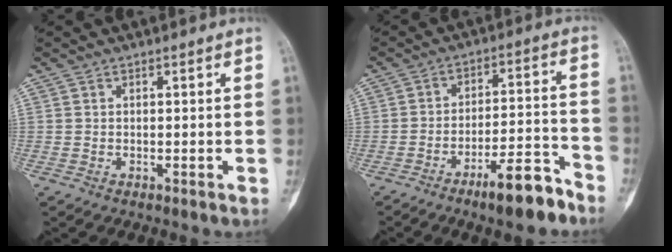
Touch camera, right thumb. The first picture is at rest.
{"total": 10.7, "force": [-7.5, 2.7, 7.2], "torque": [-0.106, 0.065, -0.121]}